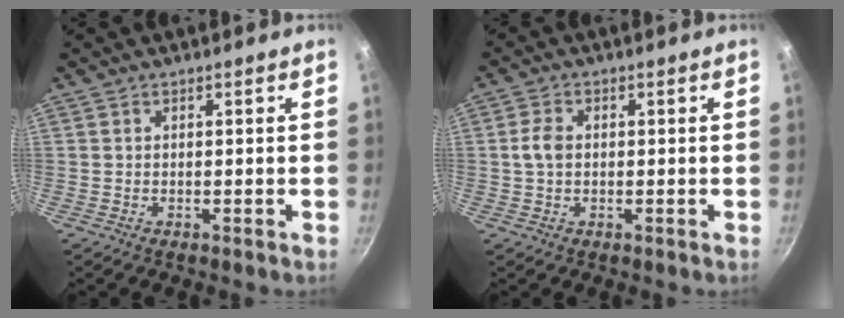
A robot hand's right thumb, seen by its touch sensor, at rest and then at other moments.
{"total": 3.5, "force": [0.1, 2.4, 2.5], "torque": [-0.048, 0.009, -0.002]}